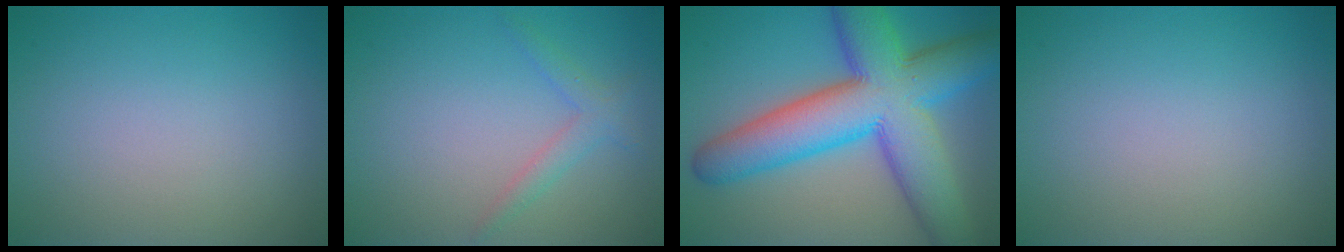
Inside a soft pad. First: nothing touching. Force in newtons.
{"total": 1.8, "press": 1.8, "slide": 0.1}
{"total": 12.8, "press": 12.8, "slide": 0.3}
{"total": 0.0}